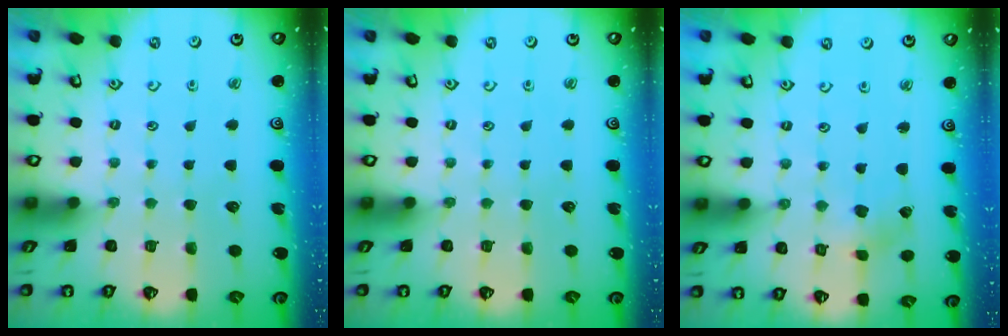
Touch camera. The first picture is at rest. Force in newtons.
{"total": 0.0}
{"total": 2.2, "press": 2.2, "slide": 0.3}